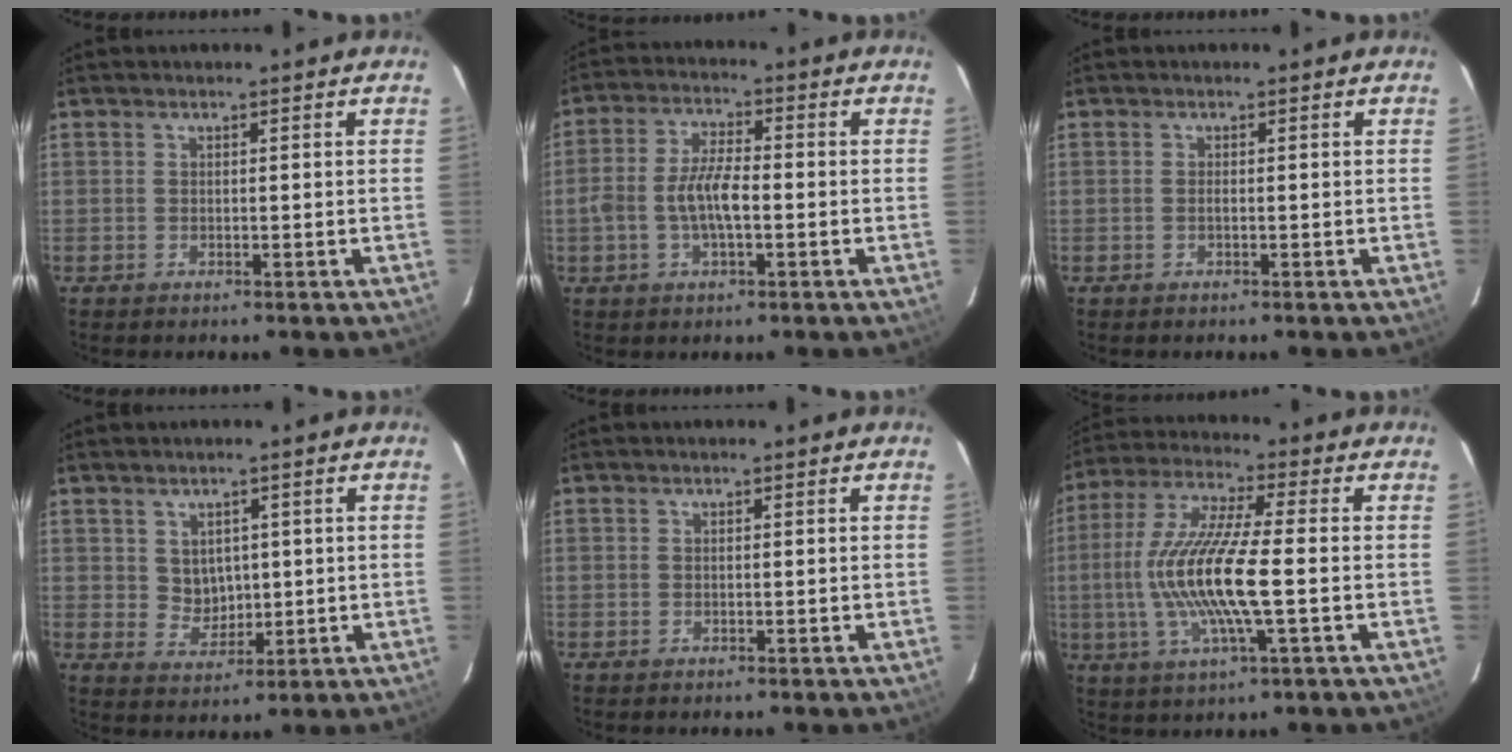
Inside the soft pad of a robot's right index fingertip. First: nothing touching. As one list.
[{"total": 7.2, "force": [-1.5, 2.8, 6.5], "torque": [-0.132, 0.009, -0.029]}, {"total": 0.6, "force": [-0.1, 0.1, 0.5], "torque": [-0.009, 0.001, -0.003]}, {"total": 4.6, "force": [1.2, 4.0, 1.9], "torque": [-0.030, 0.004, 0.035]}, {"total": 0.0}, {"total": 15.1, "force": [-2.0, 2.0, 14.9], "torque": [-0.296, -0.004, -0.038]}]